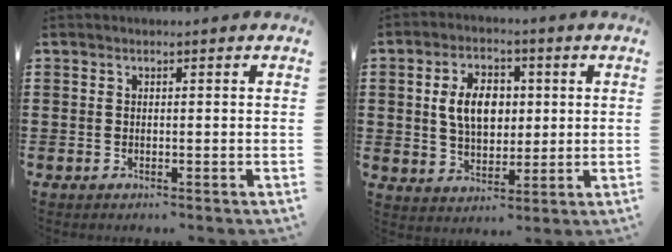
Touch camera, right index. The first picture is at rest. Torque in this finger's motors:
{"motor_torque": [0.88, 0.32, 0.30, 0.14]}